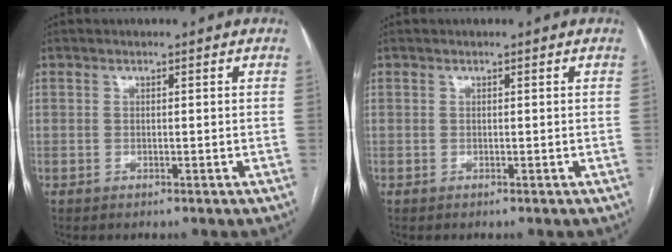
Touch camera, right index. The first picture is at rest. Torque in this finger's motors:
{"motor_torque": [0.00, 0.00, 0.00, -0.01]}